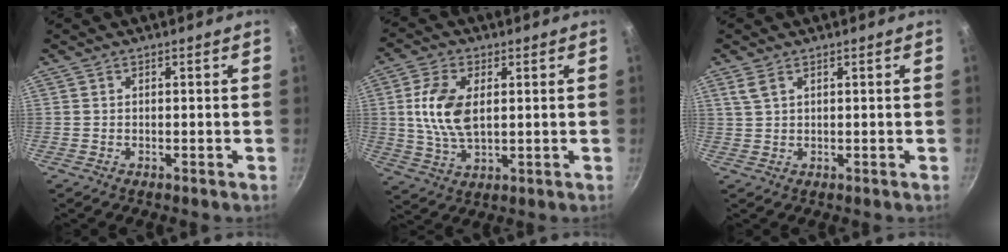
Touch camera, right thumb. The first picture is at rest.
{"total": 10.5, "force": [1.7, 5.8, 8.5], "torque": [-0.165, -0.003, 0.033]}
{"total": 2.5, "force": [1.4, 1.2, 1.7], "torque": [-0.033, -0.002, 0.031]}